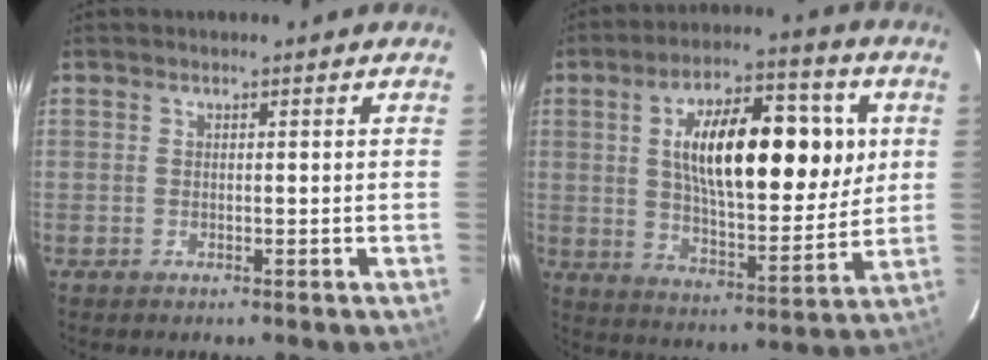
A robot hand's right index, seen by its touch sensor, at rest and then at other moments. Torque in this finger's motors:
{"motor_torque": [1.65, 0.49, 1.05, 0.21]}